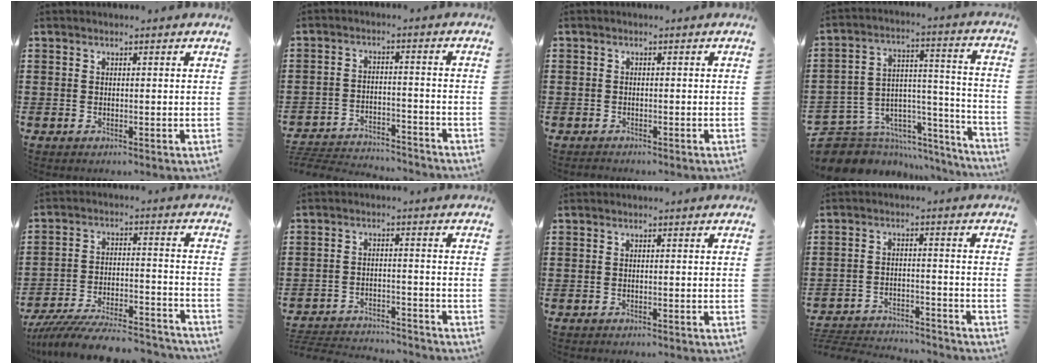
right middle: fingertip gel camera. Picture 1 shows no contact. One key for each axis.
{"total": 4.3, "fx": -4.3, "fy": 0.5, "fz": 0.5, "tx": -0.020, "ty": 0.002, "tz": -0.092}
{"total": 1.1, "fx": -0.9, "fy": 0.6, "fz": -0.2, "tx": 0.000, "ty": 0.002, "tz": -0.020}
{"total": 6.1, "fx": -5.0, "fy": 3.4, "fz": 0.2, "tx": -0.026, "ty": -0.020, "tz": -0.092}
{"total": 9.8, "fx": -9.1, "fy": 0.9, "fz": 3.6, "tx": -0.065, "ty": 0.013, "tz": -0.176}
{"total": 3.6, "fx": -3.6, "fy": 0.4, "fz": 0.3, "tx": -0.018, "ty": 0.001, "tz": -0.078}
{"total": 0.7, "fx": -0.7, "fy": 0.0, "fz": -0.1, "tx": -0.001, "ty": -0.001, "tz": -0.014}
{"total": 4.1, "fx": -4.0, "fy": 0.5, "fz": 0.4, "tx": -0.020, "ty": 0.001, "tz": -0.087}